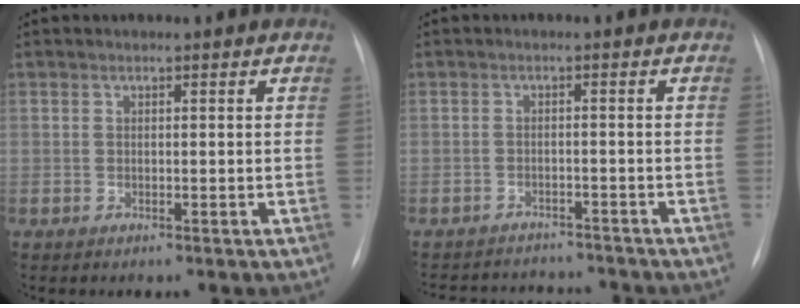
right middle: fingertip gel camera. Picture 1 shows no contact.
{"total": 9.5, "force": [-9.2, 2.0, 1.7], "torque": [-0.033, 0.011, -0.120]}